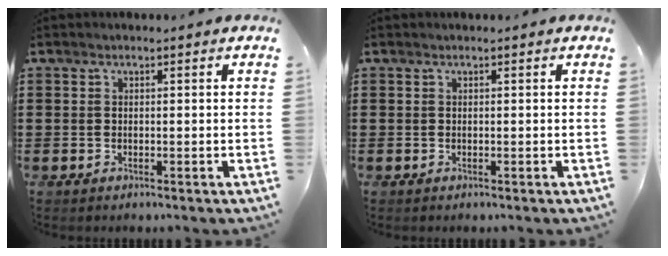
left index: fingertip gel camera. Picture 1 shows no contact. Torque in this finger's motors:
{"motor_torque": [0.00, 0.00, 0.01, -0.01]}